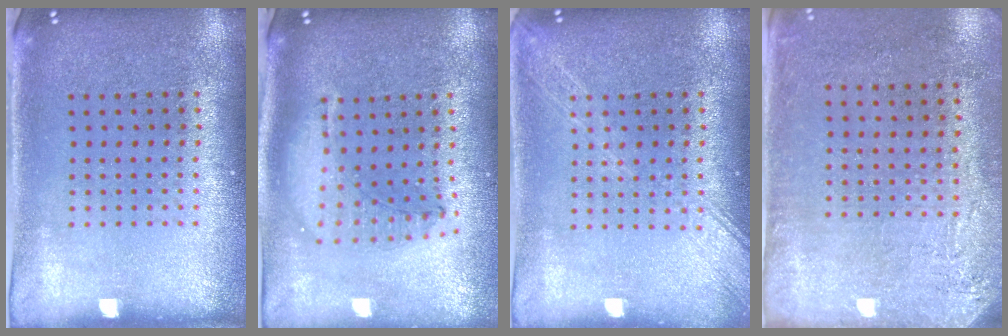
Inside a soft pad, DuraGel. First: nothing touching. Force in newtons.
{"total": 1.3, "press": 1.2, "slide": 0.4}
{"total": 3.0, "press": 3.0, "slide": 0.5}
{"total": 2.8, "press": 2.3, "slide": 1.5}